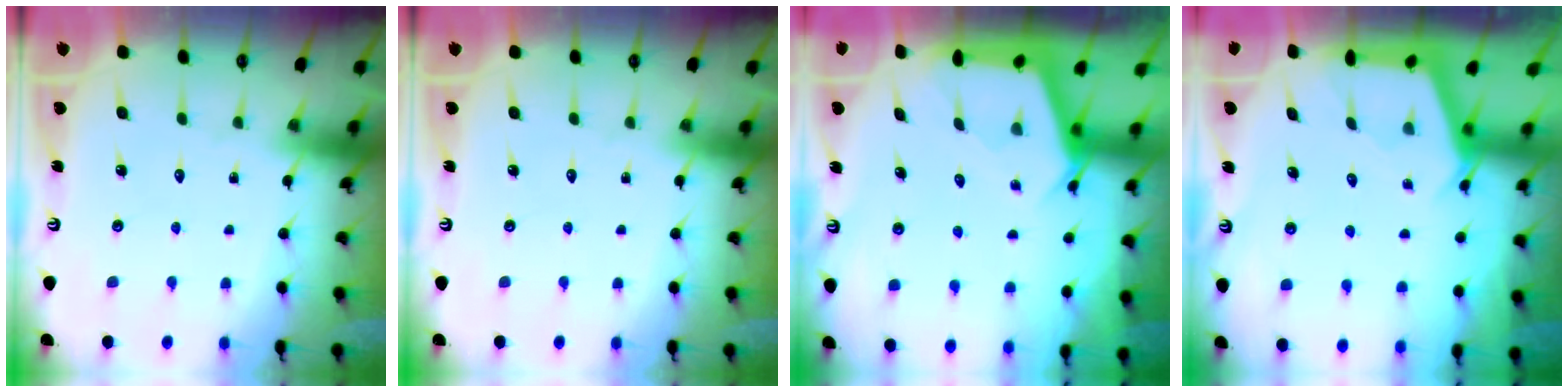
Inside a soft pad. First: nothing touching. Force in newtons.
{"total": 0.0}
{"total": 2.8, "press": 2.7, "slide": 0.3}
{"total": 2.7, "press": 2.6, "slide": 0.3}